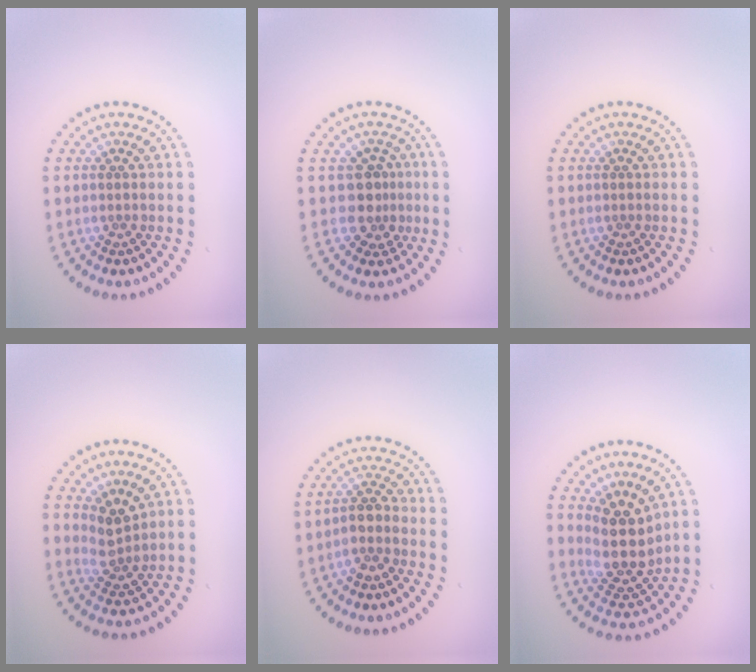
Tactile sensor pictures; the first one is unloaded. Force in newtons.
{"total": 2.7, "press": 1.9, "slide": 1.9}
{"total": 0.0}
{"total": 2.7, "press": 2.0, "slide": 1.8}
{"total": 2.0, "press": 1.6, "slide": 1.3}
{"total": 4.6, "press": 3.7, "slide": 2.7}